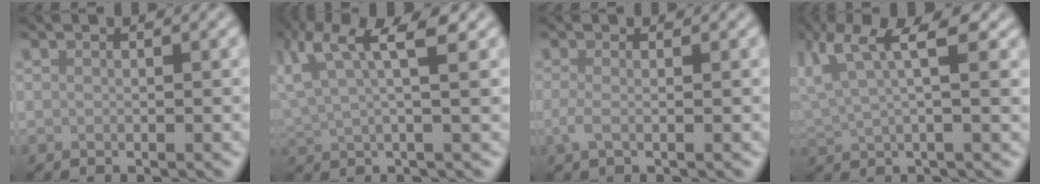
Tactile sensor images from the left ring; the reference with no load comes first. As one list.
[{"total": 6.8, "force": [3.5, 1.8, 5.5], "torque": [-0.120, 0.011, 0.069]}, {"total": 1.5, "force": [-0.3, 0.5, 1.4], "torque": [-0.033, -0.004, -0.009]}, {"total": 6.6, "force": [3.1, 2.2, 5.4], "torque": [-0.110, 0.010, 0.058]}]